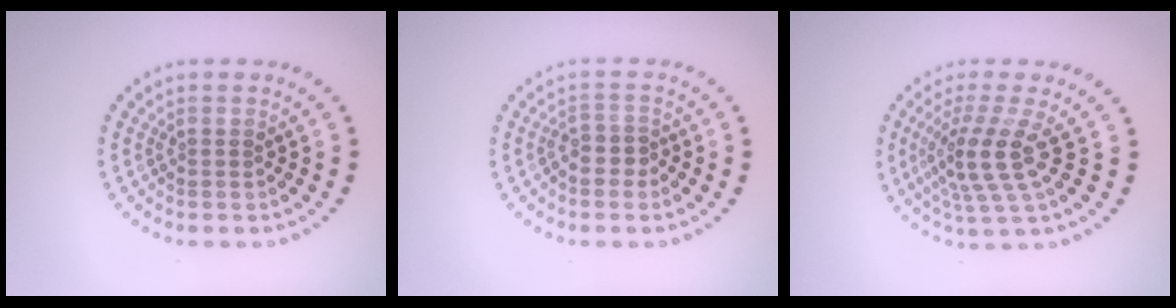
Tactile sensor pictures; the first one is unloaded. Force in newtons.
{"total": 1.7, "press": 1.4, "slide": 1.0}
{"total": 4.3, "press": 3.1, "slide": 3.0}